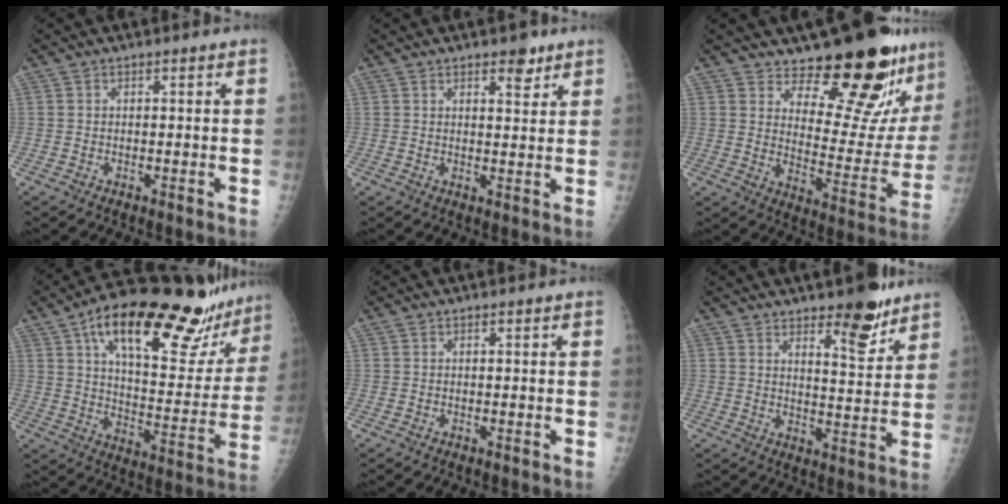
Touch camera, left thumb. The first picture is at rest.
{"total": 3.9, "force": [2.6, 1.6, 2.4], "torque": [-0.019, -0.014, 0.035]}
{"total": 19.8, "force": [15.6, 6.0, 10.6], "torque": [-0.102, -0.134, 0.212]}
{"total": 29.7, "force": [19.8, 9.9, 19.9], "torque": [-0.258, -0.053, 0.290]}
{"total": 0.0}
{"total": 9.1, "force": [6.3, 2.9, 5.8], "torque": [-0.058, -0.046, 0.093]}